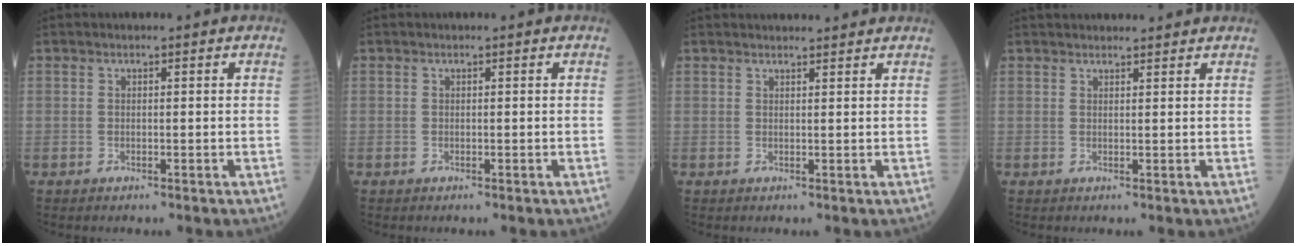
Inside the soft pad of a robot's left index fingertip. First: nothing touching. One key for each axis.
{"total": 0.0}
{"total": 4.7, "fx": 4.5, "fy": 0.2, "fz": 1.3, "tx": -0.016, "ty": 0.017, "tz": 0.051}
{"total": 6.4, "fx": 6.0, "fy": 0.7, "fz": 2.1, "tx": -0.024, "ty": 0.025, "tz": 0.074}